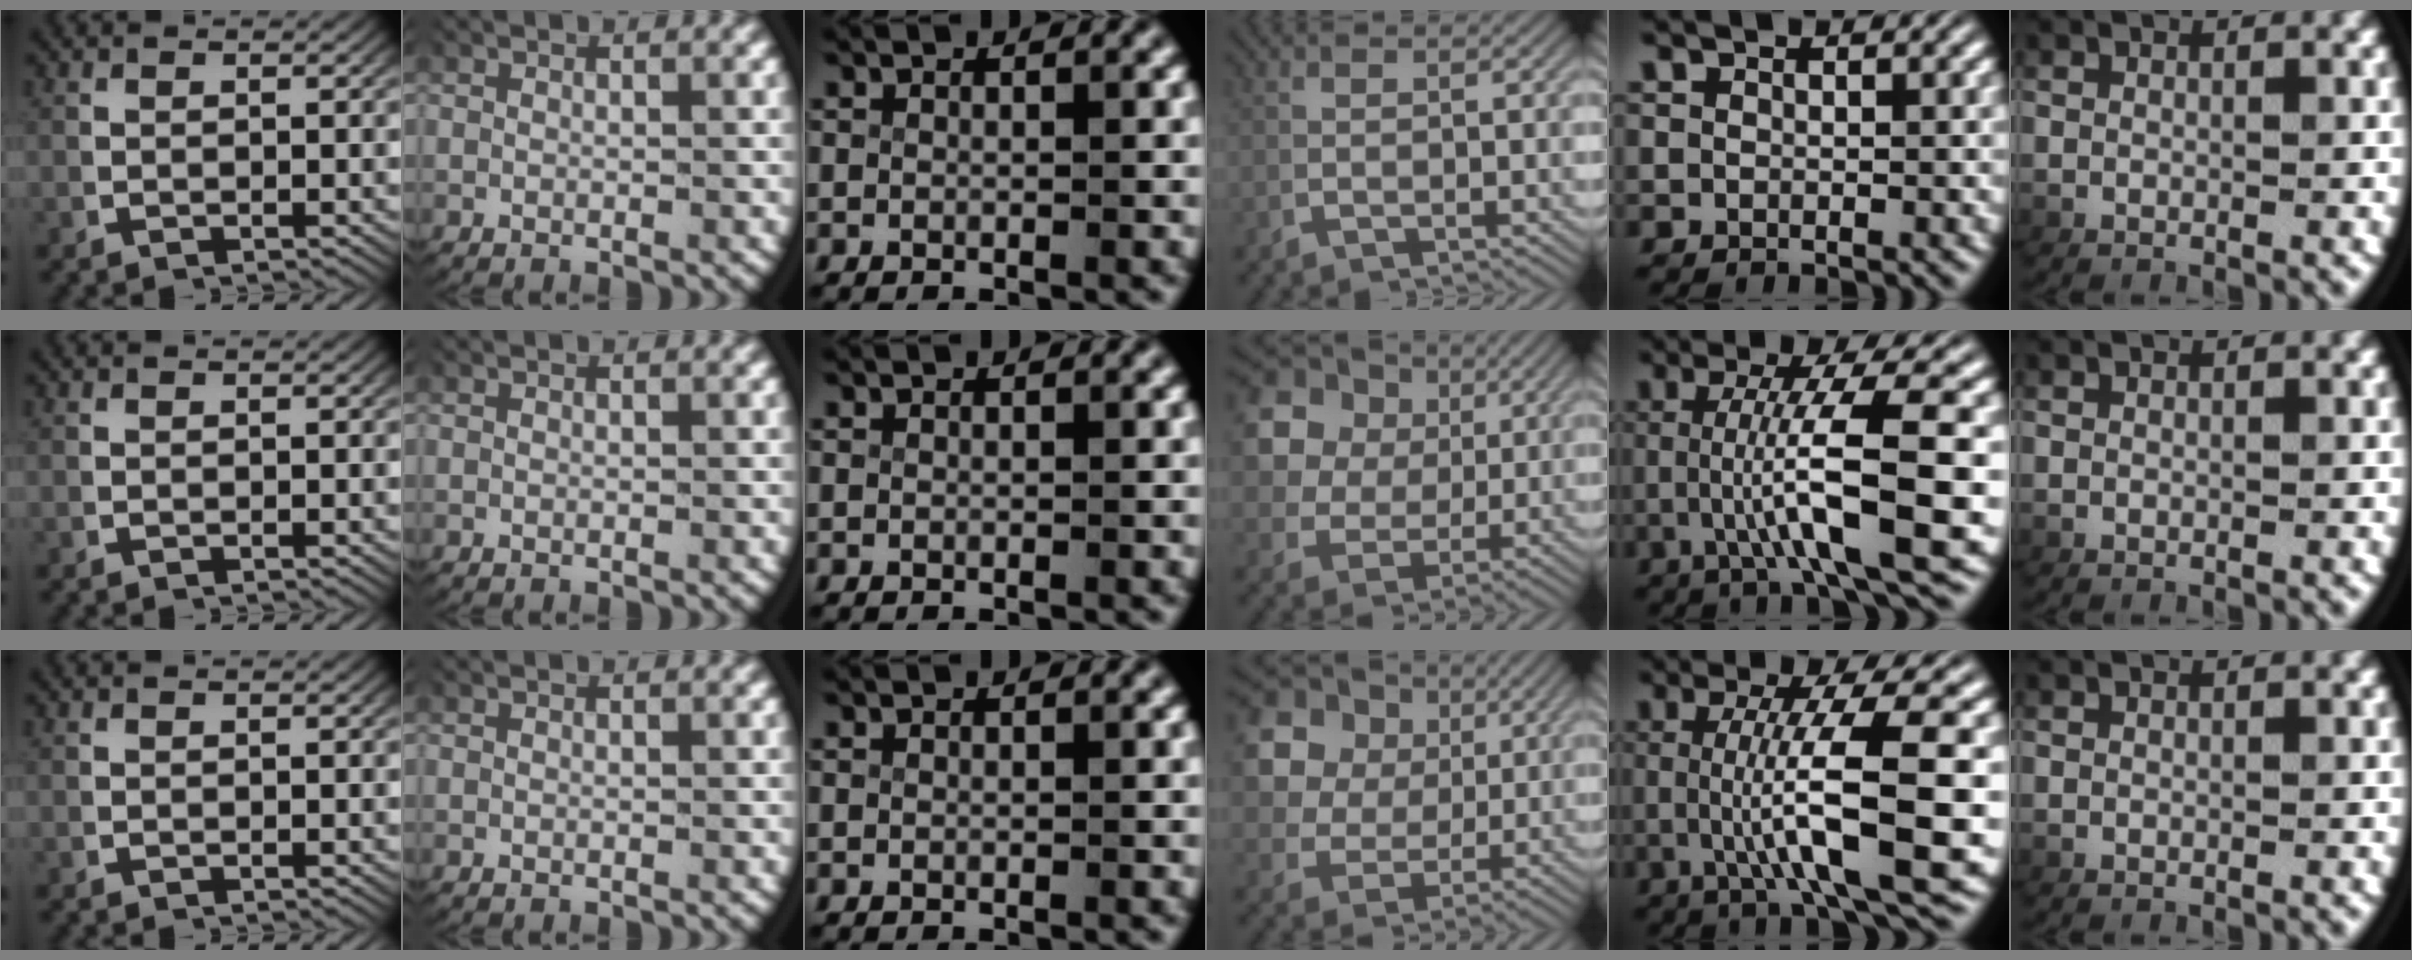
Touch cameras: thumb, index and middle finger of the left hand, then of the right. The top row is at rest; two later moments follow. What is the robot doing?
{"motion": "grasp_and_lifting", "object": "card"}